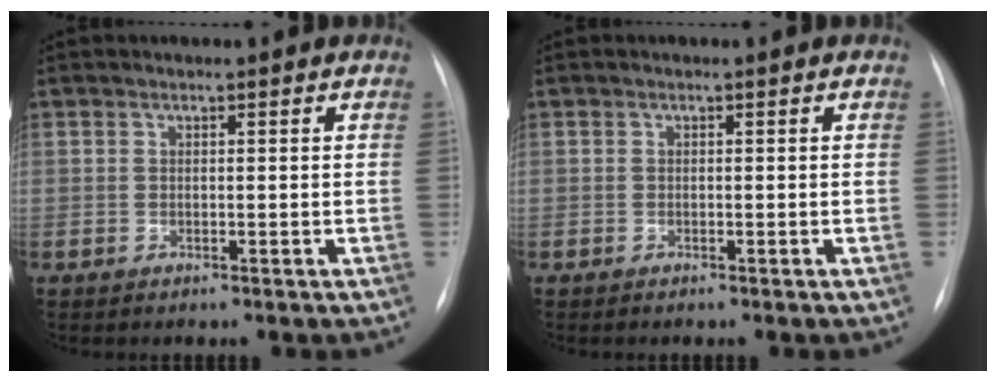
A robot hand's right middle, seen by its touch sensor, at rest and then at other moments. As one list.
[{"total": 0.0}]